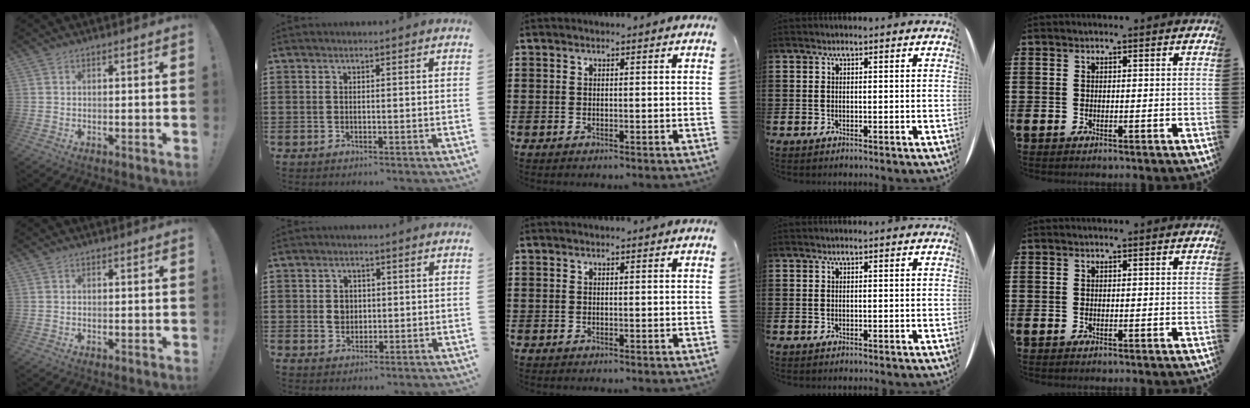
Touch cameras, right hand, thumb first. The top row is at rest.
{"index": {"total": 2.5, "force": [0.0, 2.0, 1.5], "torque": [-0.036, 0.005, -0.001]}}